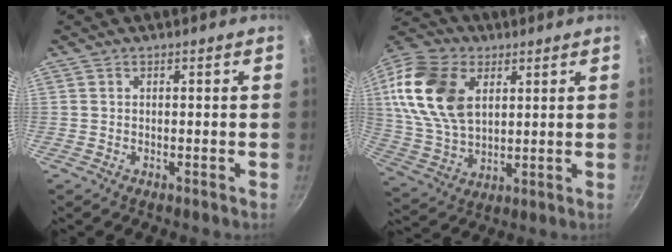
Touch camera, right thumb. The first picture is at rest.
{"total": 18.9, "force": [5.5, 12.4, 13.2], "torque": [-0.241, -0.010, 0.108]}